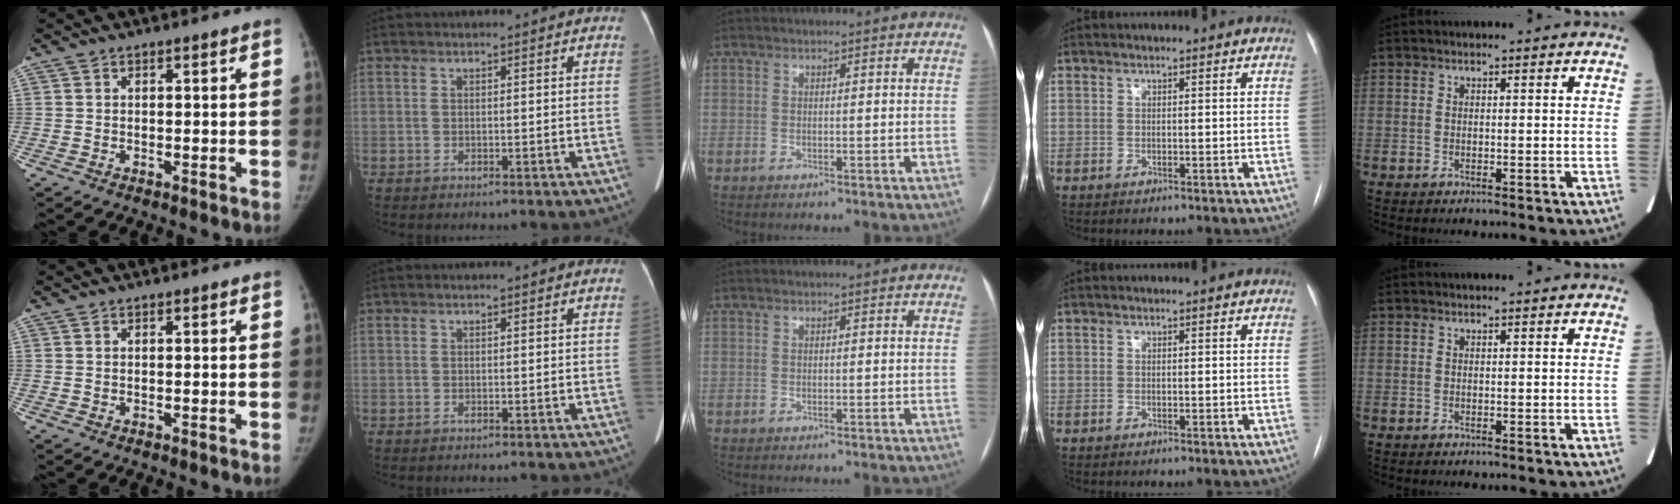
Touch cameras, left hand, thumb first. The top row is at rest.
{}